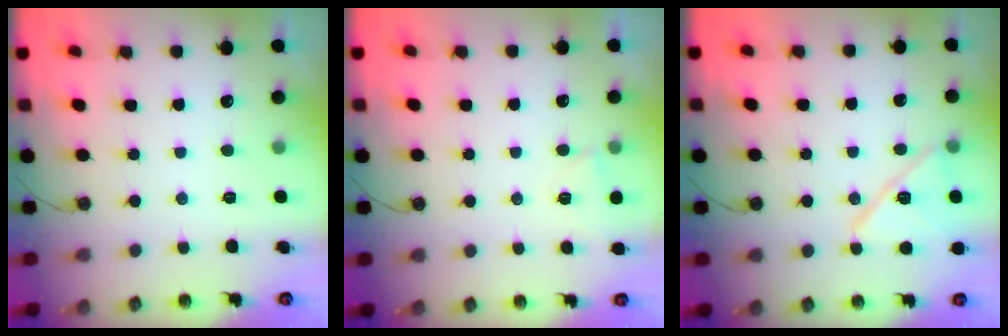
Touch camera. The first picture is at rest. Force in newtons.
{"total": 2.7, "press": 2.6, "slide": 0.7}
{"total": 13.5, "press": 13.5, "slide": 0.4}